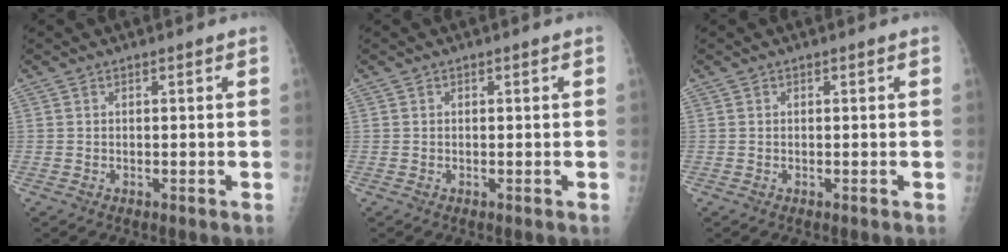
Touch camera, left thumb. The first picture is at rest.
{"total": 0.0}
{"total": 0.0}